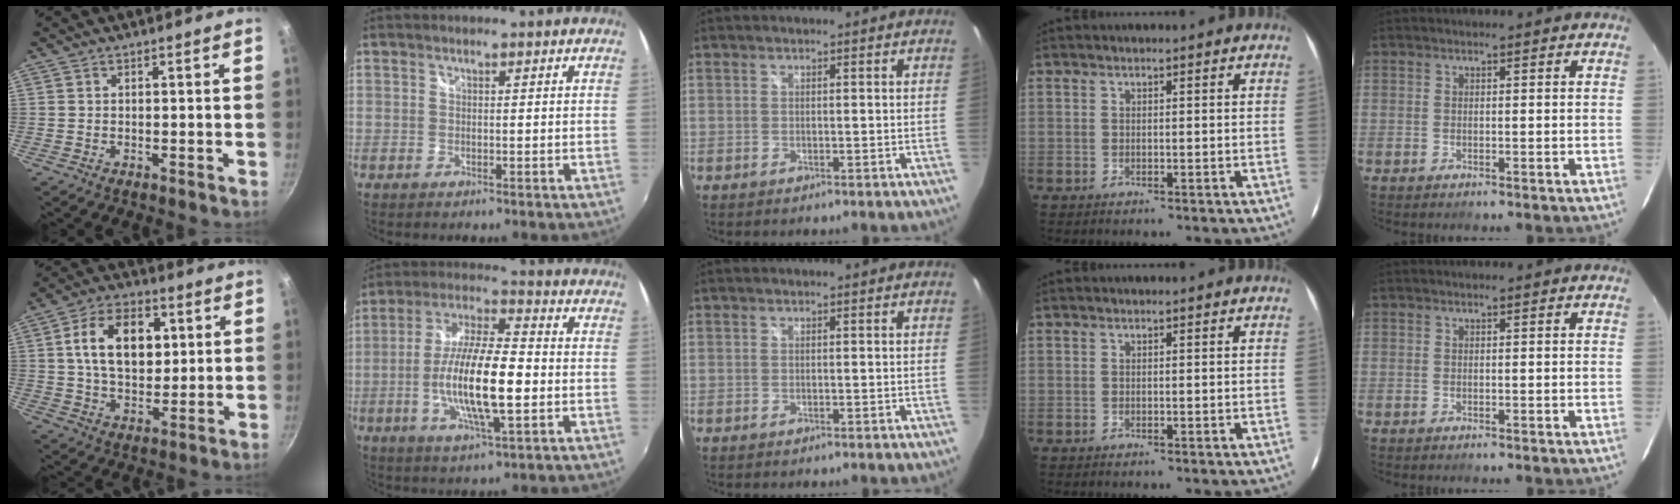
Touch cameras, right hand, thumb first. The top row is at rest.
{"thumb": {"total": 14.2, "force": [3.1, 9.2, 10.4], "torque": [-0.150, 0.002, 0.046]}, "index": {"total": 15.5, "force": [-3.1, 3.7, 14.8], "torque": [-0.288, -0.006, -0.060]}}